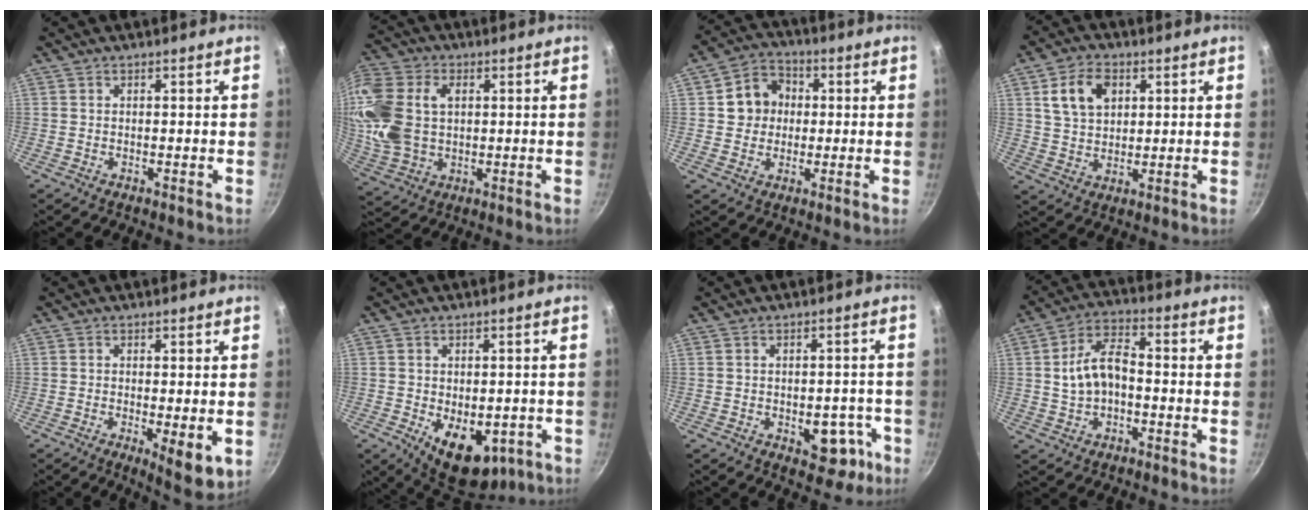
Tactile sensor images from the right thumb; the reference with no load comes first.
{"total": 20.3, "force": [2.9, 14.2, 14.3], "torque": [-0.353, 0.013, 0.061]}
{"total": 8.7, "force": [0.8, 7.7, 4.0], "torque": [-0.033, 0.013, 0.004]}
{"total": 9.2, "force": [3.3, 6.3, 5.8], "torque": [-0.087, -0.006, 0.063]}
{"total": 6.8, "force": [-1.6, 2.0, 6.3], "torque": [-0.095, -0.020, -0.021]}
{"total": 12.7, "force": [-4.6, 7.4, 9.2], "torque": [-0.117, -0.001, -0.049]}
{"total": 7.5, "force": [-3.0, 4.6, 5.2], "torque": [-0.034, 0.024, -0.028]}
{"total": 9.2, "force": [-0.3, 5.6, 7.3], "torque": [-0.130, 0.030, -0.013]}